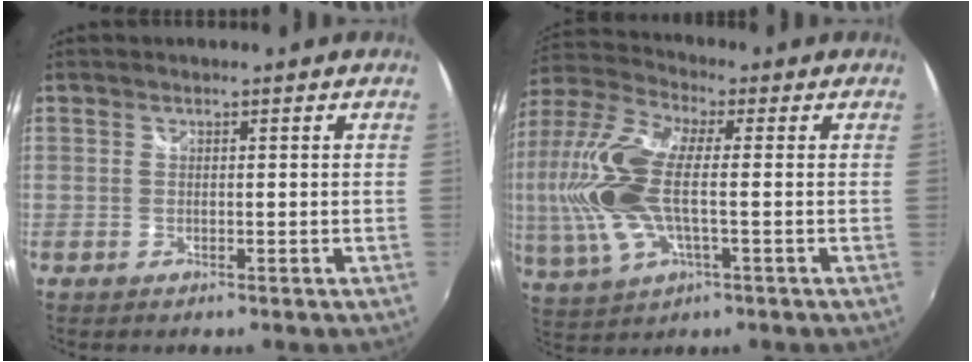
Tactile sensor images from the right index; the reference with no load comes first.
{"total": 18.2, "force": [-0.8, 7.8, 16.5], "torque": [-0.347, -0.004, -0.017]}